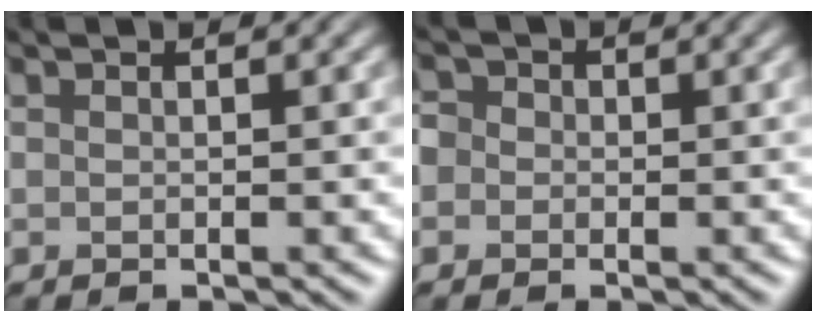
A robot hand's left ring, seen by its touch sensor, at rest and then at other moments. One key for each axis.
{"total": 2.9, "fx": -2.1, "fy": 0.1, "fz": -2.0, "tx": 0.017, "ty": -0.016, "tz": -0.025}